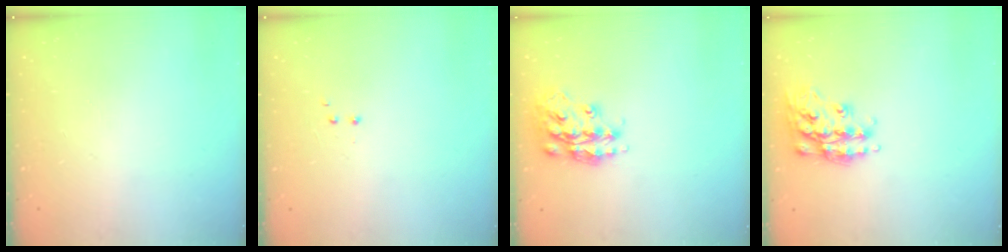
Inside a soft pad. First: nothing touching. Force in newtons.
{"total": 1.9, "press": 1.8, "slide": 0.5}
{"total": 15.9, "press": 15.8, "slide": 1.0}
{"total": 16.6, "press": 16.5, "slide": 1.0}